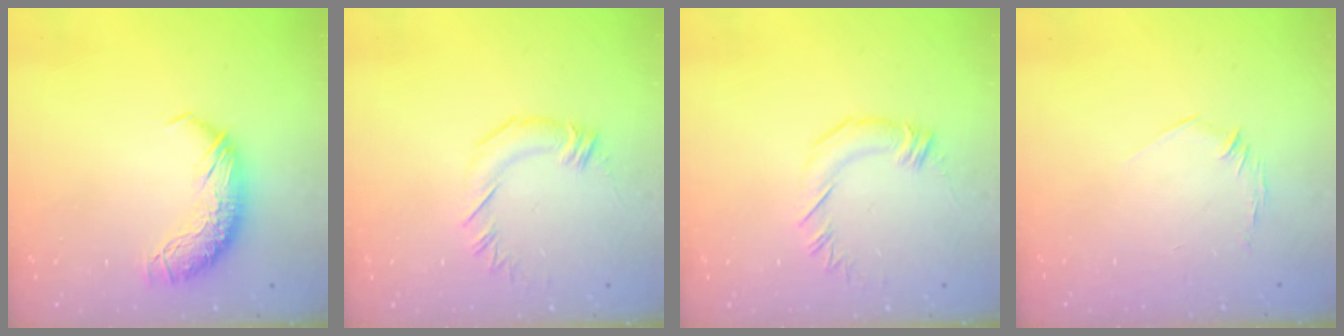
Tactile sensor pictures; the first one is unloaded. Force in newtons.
{"total": 2.5, "press": 2.4, "slide": 0.3}
{"total": 2.5, "press": 2.4, "slide": 0.3}
{"total": 6.2, "press": 6.1, "slide": 1.0}